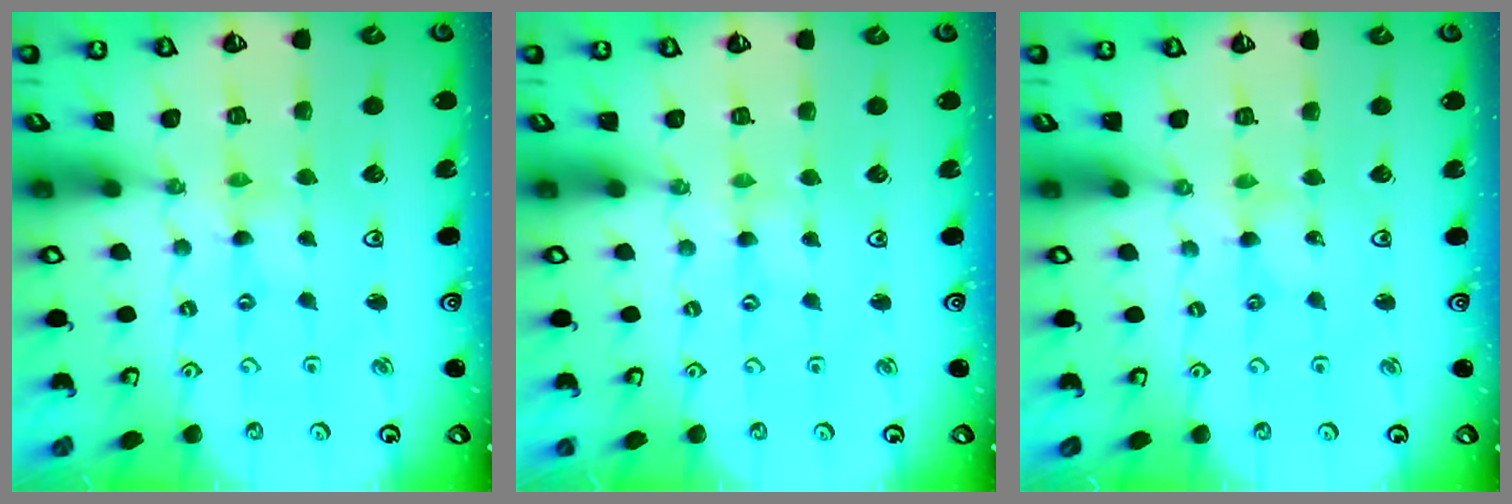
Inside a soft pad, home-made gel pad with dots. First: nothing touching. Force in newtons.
{"total": 0.0}
{"total": 0.0}